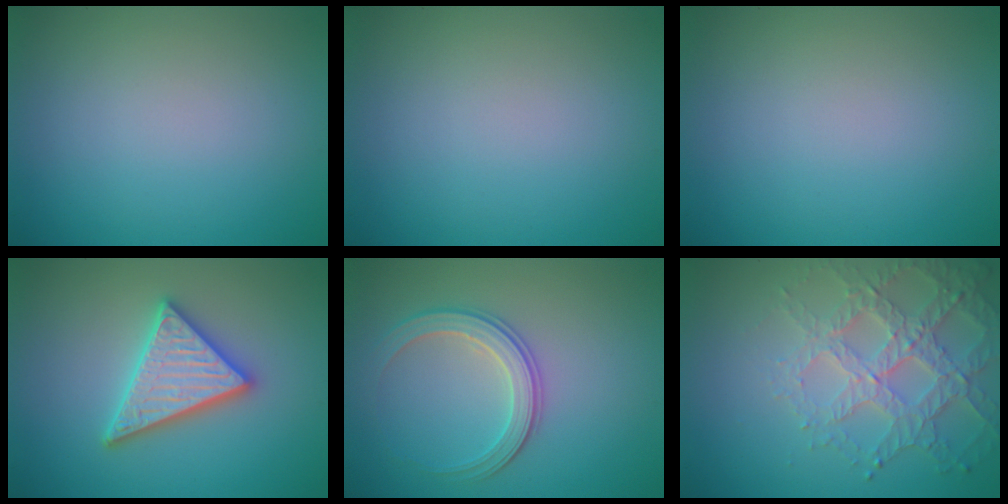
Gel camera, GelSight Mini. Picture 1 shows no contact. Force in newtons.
{"total": 0.0}
{"total": 0.0}
{"total": 4.9, "press": 4.8, "slide": 0.7}
{"total": 2.9, "press": 2.8, "slide": 0.5}
{"total": 4.8, "press": 4.2, "slide": 2.2}